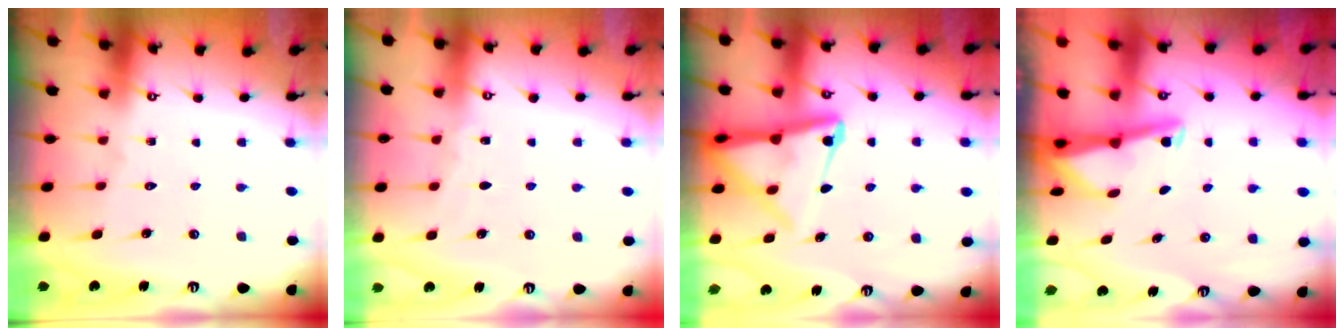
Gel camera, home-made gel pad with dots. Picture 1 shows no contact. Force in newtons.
{"total": 2.7, "press": 2.7, "slide": 0.4}
{"total": 13.5, "press": 13.5, "slide": 1.5}
{"total": 3.2, "press": 3.2, "slide": 0.3}